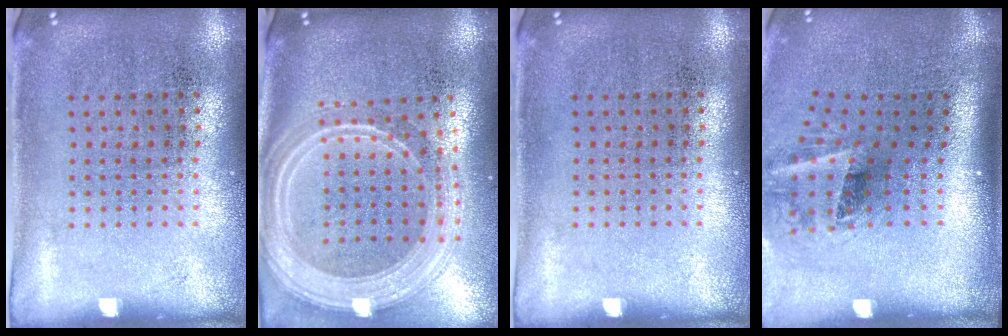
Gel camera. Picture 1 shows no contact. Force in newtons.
{"total": 2.9, "press": 2.3, "slide": 1.7}
{"total": 0.0}
{"total": 2.0, "press": 1.2, "slide": 1.6}